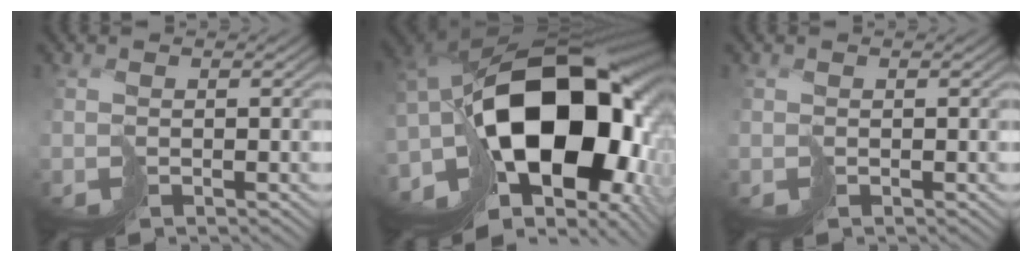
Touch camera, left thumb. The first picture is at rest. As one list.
[{"total": 21.1, "force": [-4.3, 12.5, 16.4], "torque": [-0.289, -0.044, -0.045]}, {"total": 0.0}]